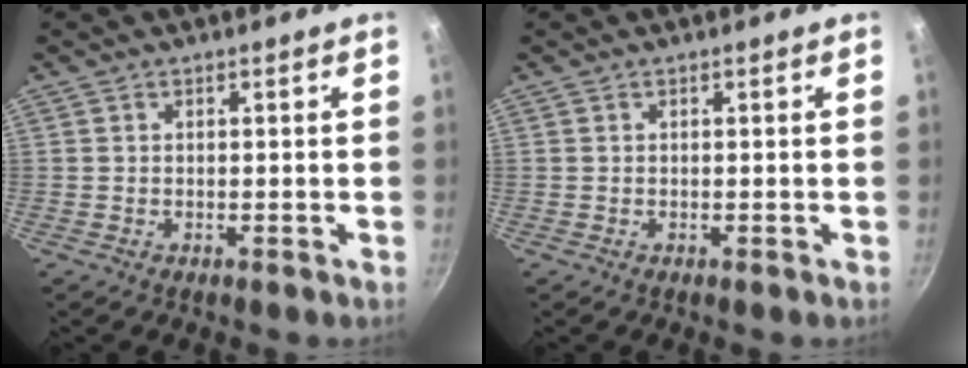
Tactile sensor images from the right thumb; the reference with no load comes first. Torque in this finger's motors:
{"motor_torque": [-0.18, -0.02, -0.01, -0.10, 0.01]}